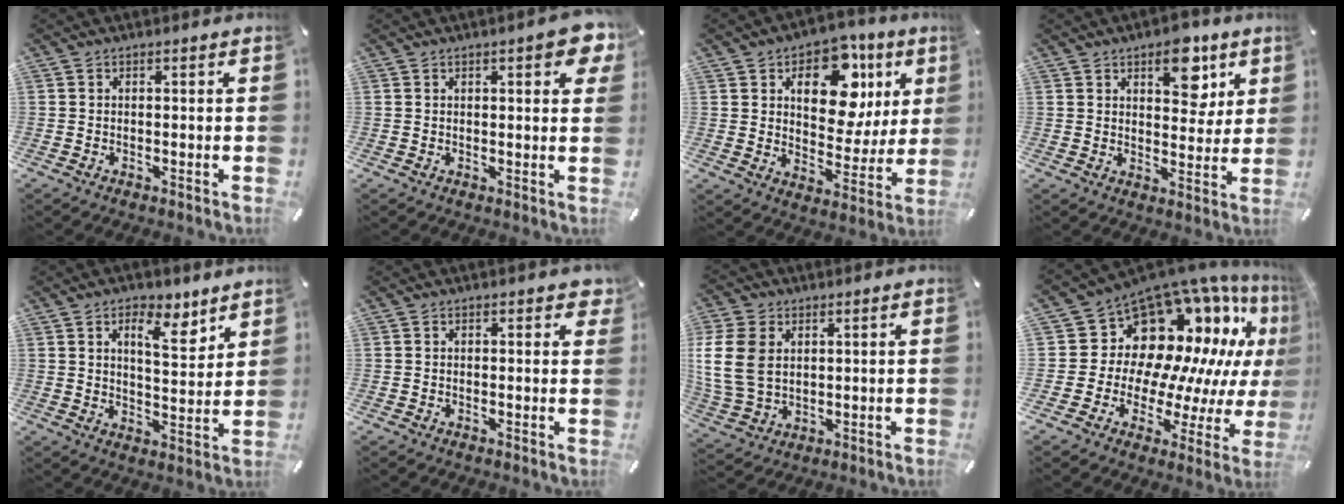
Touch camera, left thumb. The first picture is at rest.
{"total": 5.9, "force": [2.6, 2.0, 4.8], "torque": [-0.064, -0.008, 0.040]}
{"total": 15.7, "force": [7.1, 9.8, 10.0], "torque": [-0.134, -0.036, 0.119]}
{"total": 10.4, "force": [5.9, 5.9, 6.2], "torque": [-0.057, -0.029, 0.093]}
{"total": 9.1, "force": [6.0, 4.1, 5.6], "torque": [-0.072, -0.036, 0.098]}
{"total": 1.5, "force": [1.0, 0.8, 0.9], "torque": [-0.003, -0.002, 0.013]}
{"total": 11.6, "force": [2.4, 9.0, 7.0], "torque": [-0.182, 0.009, 0.045]}
{"total": 17.7, "force": [10.5, 11.8, 8.0], "torque": [-0.110, -0.120, 0.199]}